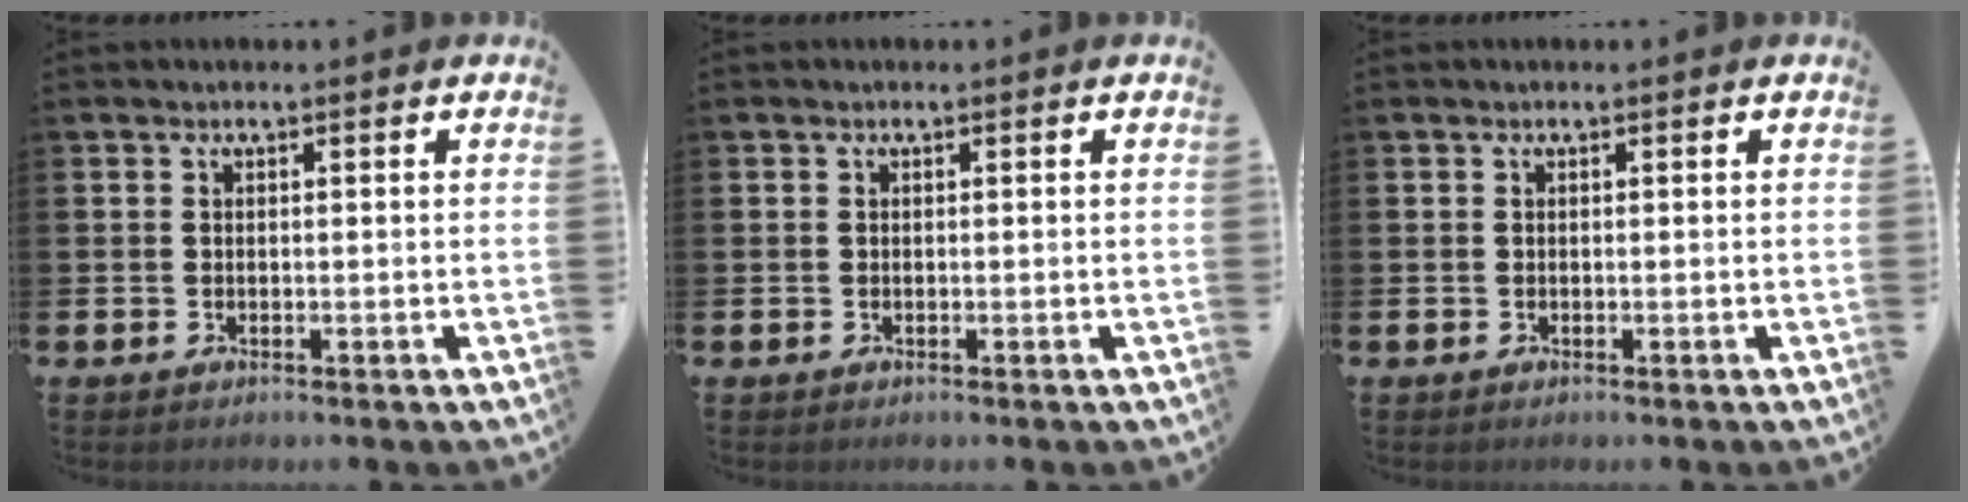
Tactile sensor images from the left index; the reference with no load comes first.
{"total": 0.0}
{"total": 0.0}